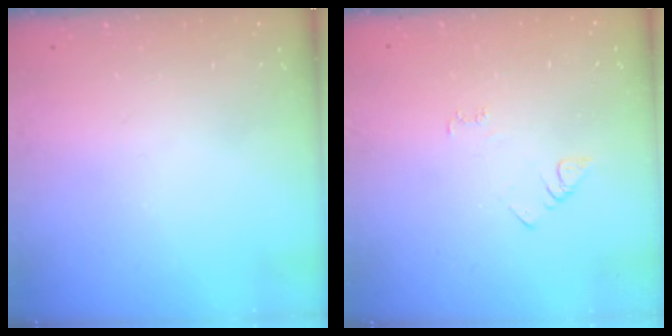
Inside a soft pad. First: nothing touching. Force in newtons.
{"total": 3.2, "press": 3.2, "slide": 0.4}